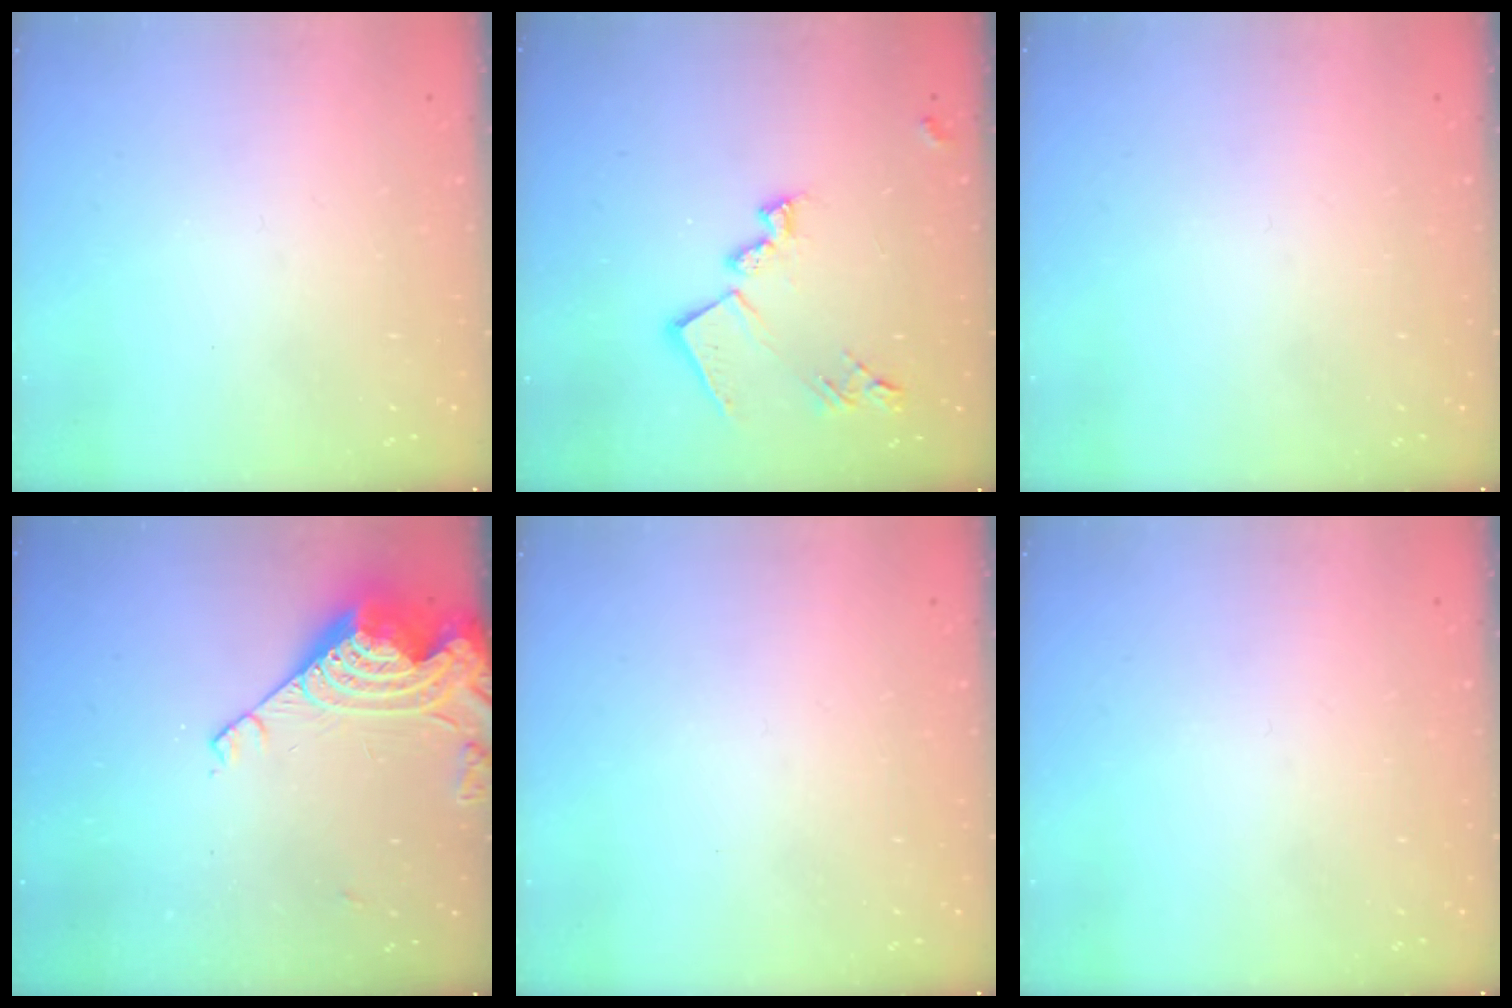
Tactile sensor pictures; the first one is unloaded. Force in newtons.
{"total": 15.3, "press": 15.2, "slide": 0.8}
{"total": 0.0}
{"total": 12.3, "press": 12.3, "slide": 0.9}
{"total": 0.0}
{"total": 0.0}